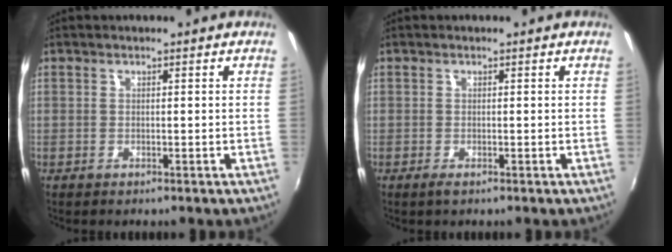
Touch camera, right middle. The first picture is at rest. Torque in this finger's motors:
{"motor_torque": [0.21, -0.09, 0.07, 0.02]}